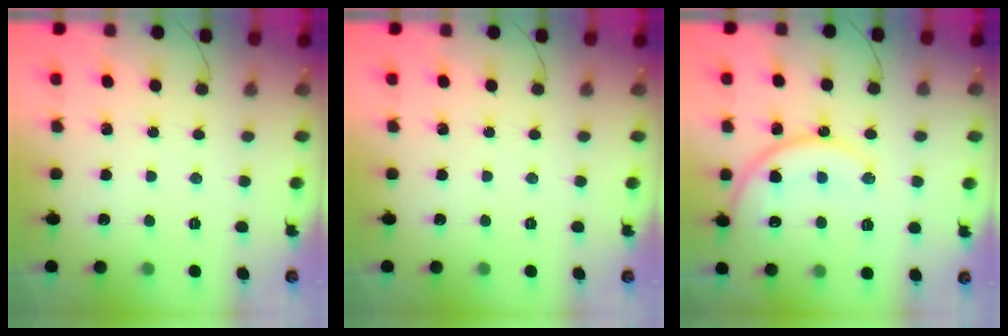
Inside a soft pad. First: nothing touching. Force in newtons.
{"total": 0.0}
{"total": 14.7, "press": 14.6, "slide": 1.3}